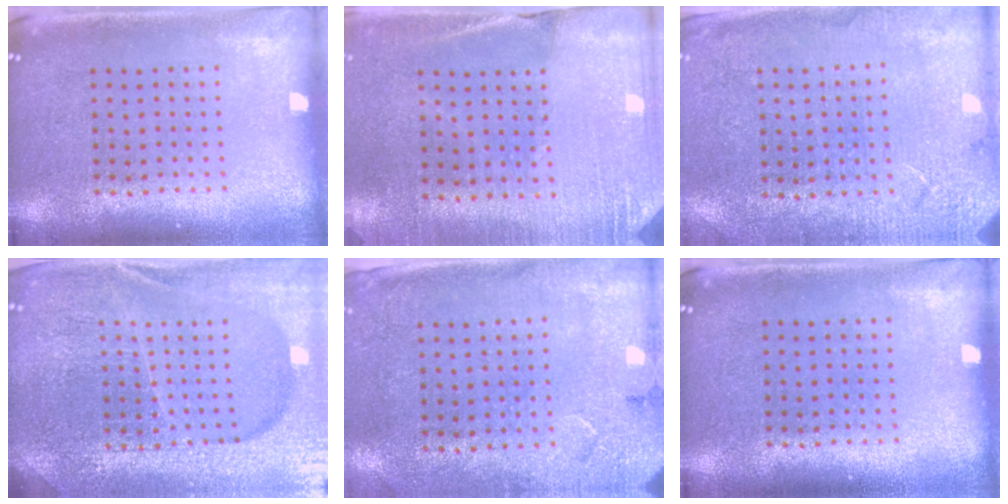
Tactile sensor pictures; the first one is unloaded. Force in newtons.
{"total": 2.6, "press": 2.5, "slide": 0.8}
{"total": 2.5, "press": 2.5, "slide": 0.2}
{"total": 5.1, "press": 4.7, "slide": 2.0}
{"total": 2.7, "press": 2.2, "slide": 1.6}
{"total": 0.0}